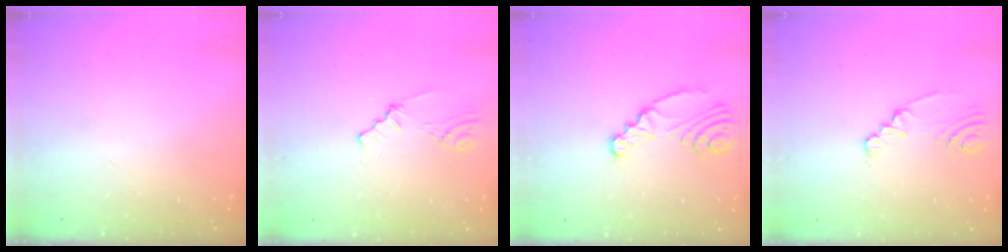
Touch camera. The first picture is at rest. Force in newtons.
{"total": 0.9, "press": 0.9, "slide": 0.2}
{"total": 6.1, "press": 5.7, "slide": 2.2}
{"total": 2.5, "press": 2.3, "slide": 0.8}